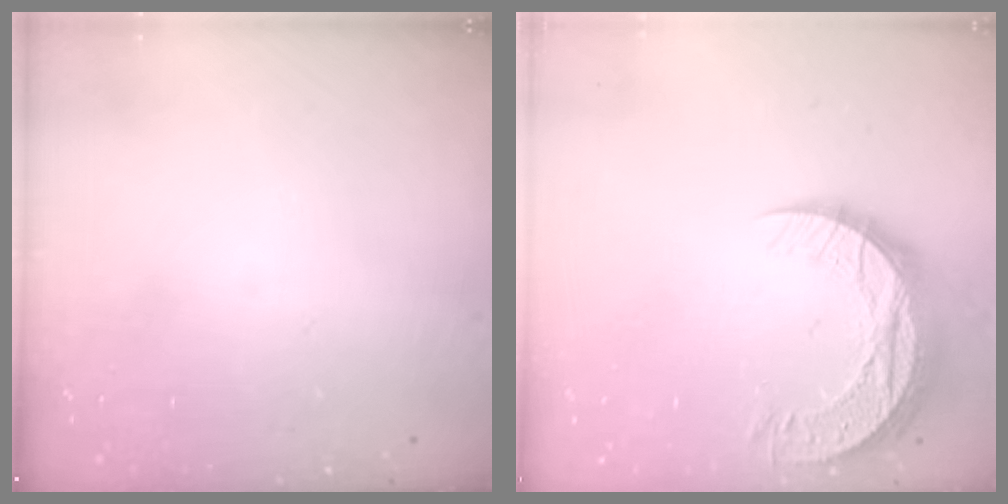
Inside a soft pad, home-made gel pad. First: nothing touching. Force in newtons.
{"total": 12.7, "press": 12.7, "slide": 0.9}